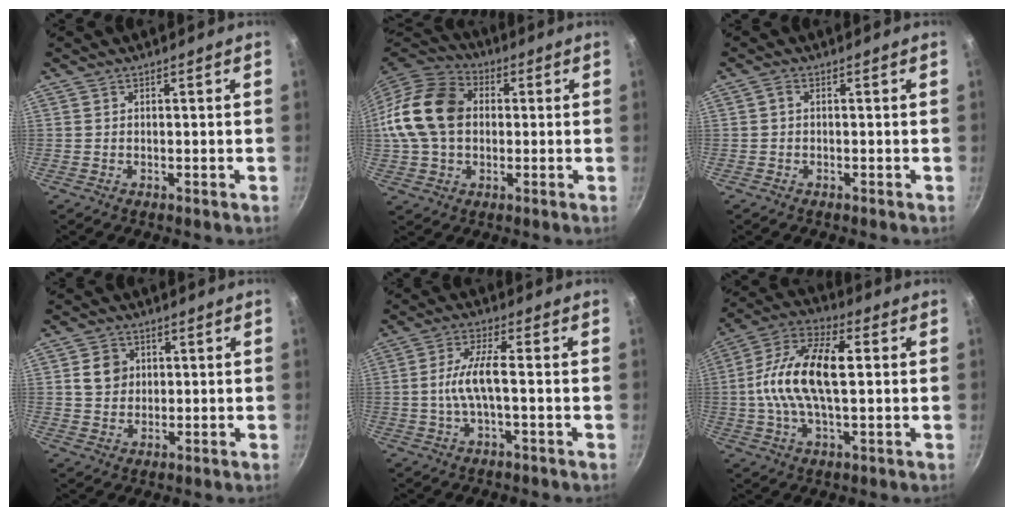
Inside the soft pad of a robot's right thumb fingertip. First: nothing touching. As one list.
[{"total": 17.5, "force": [1.2, 12.9, 11.7], "torque": [-0.206, 0.030, 0.009]}, {"total": 1.0, "force": [-0.2, 0.7, 0.7], "torque": [-0.017, 0.006, -0.003]}, {"total": 5.3, "force": [1.1, 4.6, 2.3], "torque": [-0.017, 0.003, 0.018]}, {"total": 6.6, "force": [-0.9, 1.6, 6.3], "torque": [-0.134, 0.020, -0.023]}, {"total": 16.0, "force": [1.2, 7.4, 14.1], "torque": [-0.271, 0.025, 0.003]}]